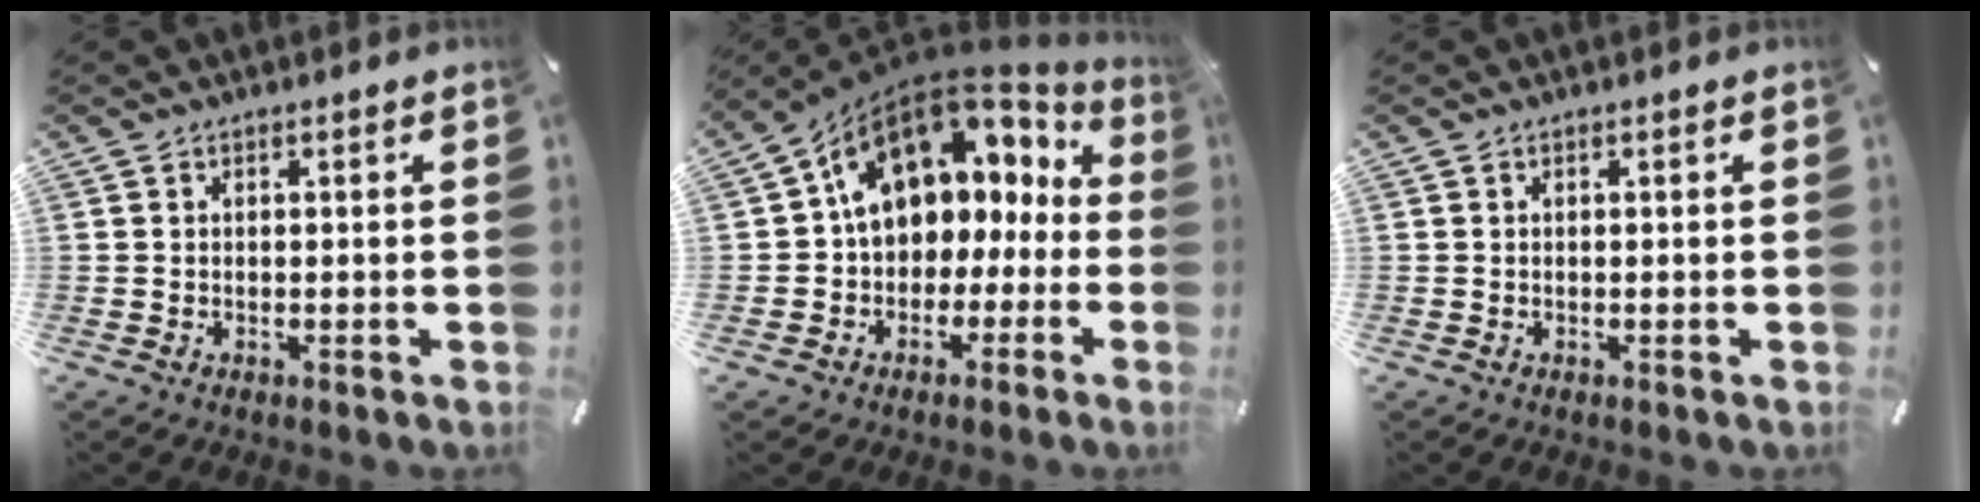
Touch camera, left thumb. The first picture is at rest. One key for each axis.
{"total": 13.7, "fx": 5.9, "fy": 9.8, "fz": 7.4, "tx": -0.131, "ty": -0.034, "tz": 0.109}
{"total": 0.0}